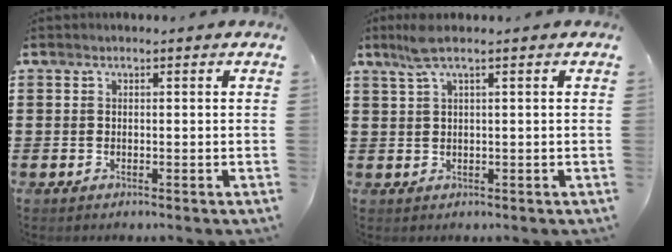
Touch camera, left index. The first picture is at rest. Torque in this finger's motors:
{"motor_torque": [1.39, 0.75, 0.29, 0.11]}